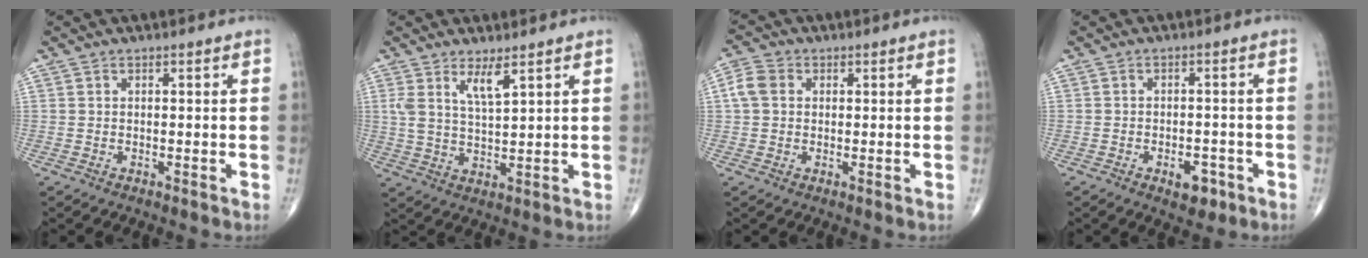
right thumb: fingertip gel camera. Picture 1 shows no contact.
{"total": 5.3, "force": [3.0, 1.2, 4.2], "torque": [-0.080, -0.026, 0.065]}
{"total": 4.4, "force": [0.7, 3.5, 2.5], "torque": [-0.053, 0.012, 0.007]}
{"total": 4.5, "force": [-2.2, 2.5, 3.0], "torque": [-0.024, 0.010, -0.027]}